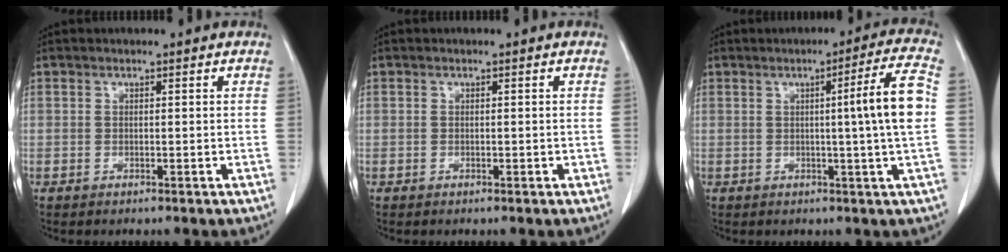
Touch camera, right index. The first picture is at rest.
{"total": 0.5, "force": [-0.1, 0.3, 0.4], "torque": [-0.006, 0.004, 0.001]}
{"total": 8.4, "force": [0.2, -1.8, 8.2], "torque": [-0.119, -0.001, 0.005]}